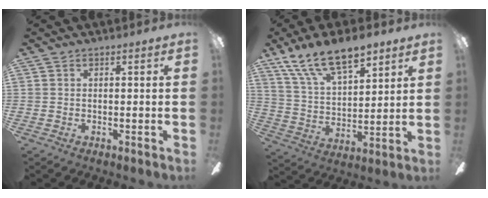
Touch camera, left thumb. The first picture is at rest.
{"total": 15.6, "force": [11.5, 6.0, 8.7], "torque": [-0.159, -0.057, 0.206]}